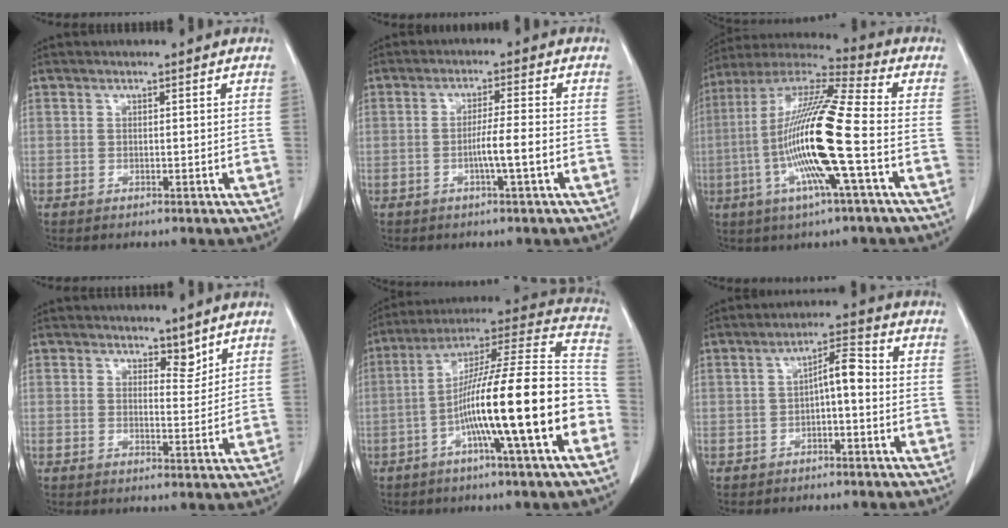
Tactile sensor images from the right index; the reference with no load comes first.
{"total": 4.5, "force": [-1.4, -0.5, 4.2], "torque": [-0.074, -0.001, -0.026]}
{"total": 18.2, "force": [-3.8, 0.3, 17.8], "torque": [-0.354, -0.006, -0.084]}
{"total": 2.6, "force": [2.2, 1.2, 0.9], "torque": [-0.007, -0.007, 0.034]}
{"total": 21.4, "force": [-6.5, 0.2, 20.4], "torque": [-0.300, 0.009, -0.115]}
{"total": 4.6, "force": [-0.5, 1.1, 4.4], "torque": [-0.071, 0.020, -0.009]}